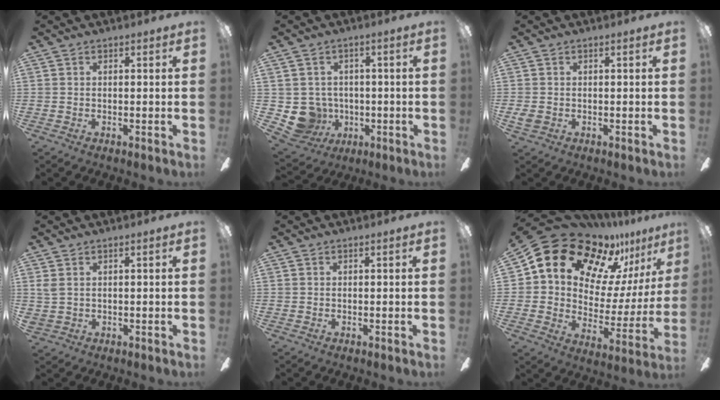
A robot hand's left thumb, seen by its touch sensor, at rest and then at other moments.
{"total": 7.8, "force": [-1.0, 7.5, 1.7], "torque": [-0.074, 0.001, -0.013]}
{"total": 1.7, "force": [-0.8, 1.3, 0.9], "torque": [-0.015, 0.003, -0.013]}
{"total": 2.3, "force": [0.9, 1.5, 1.5], "torque": [-0.032, 0.003, 0.016]}
{"total": 0.0}
{"total": 18.5, "force": [12.3, 11.5, 7.7], "torque": [-0.139, -0.083, 0.222]}